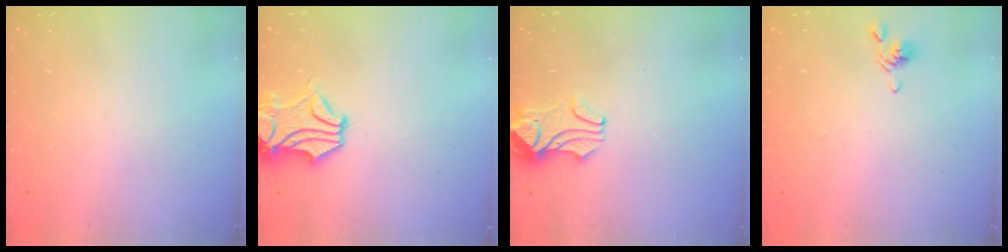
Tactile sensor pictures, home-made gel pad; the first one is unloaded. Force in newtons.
{"total": 2.4, "press": 2.1, "slide": 1.2}
{"total": 2.5, "press": 2.4, "slide": 0.6}
{"total": 2.6, "press": 2.5, "slide": 0.4}